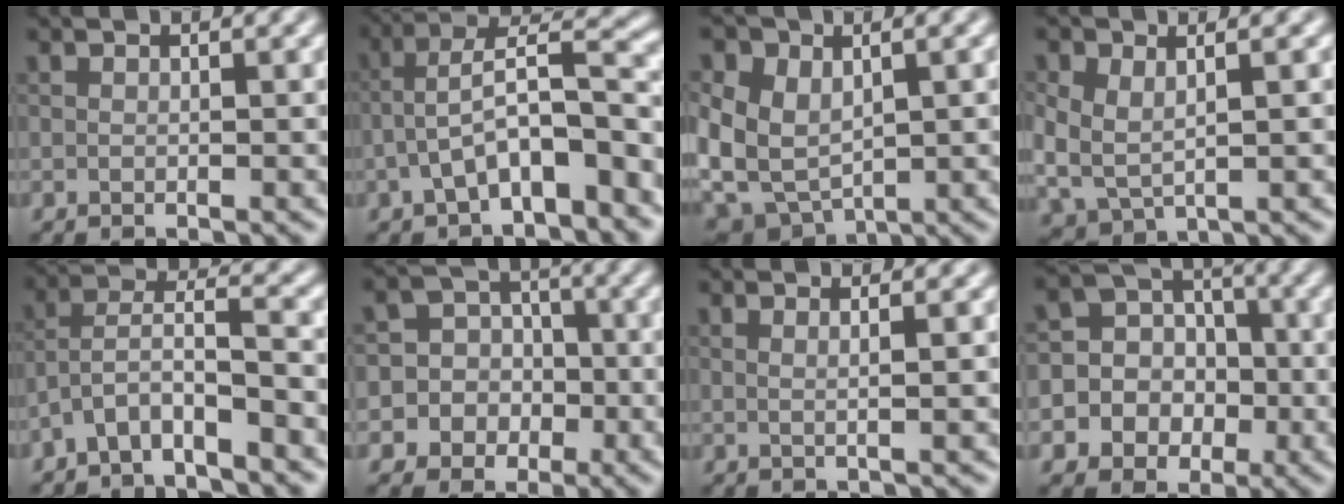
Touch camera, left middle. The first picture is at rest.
{"total": 7.4, "force": [-3.2, 2.9, 6.1], "torque": [-0.106, 0.011, -0.061]}
{"total": 6.0, "force": [0.6, 4.3, 4.1], "torque": [-0.104, -0.015, 0.005]}
{"total": 3.8, "force": [1.1, 2.3, 2.8], "torque": [-0.069, -0.016, 0.019]}
{"total": 4.4, "force": [-3.1, 1.1, 3.0], "torque": [-0.063, 0.000, -0.073]}
{"total": 7.9, "force": [-2.2, 7.5, 0.8], "torque": [-0.013, 0.005, -0.064]}
{"total": 2.5, "force": [0.9, 1.2, 2.0], "torque": [-0.023, -0.005, -0.018]}
{"total": 9.4, "force": [-2.3, 8.8, 2.3], "torque": [-0.056, 0.004, -0.065]}